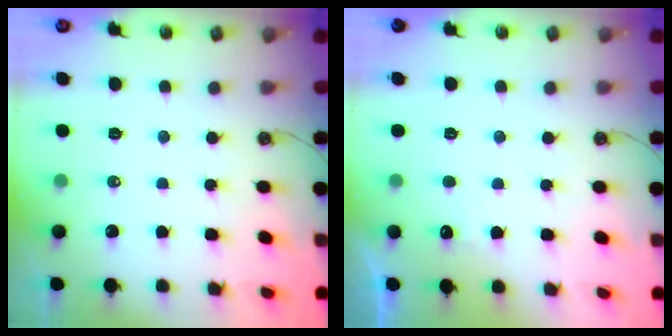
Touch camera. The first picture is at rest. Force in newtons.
{"total": 4.7, "press": 4.5, "slide": 1.1}